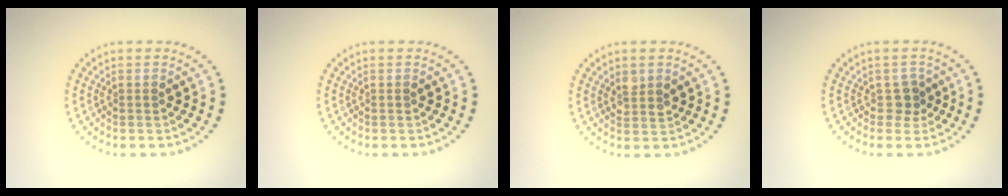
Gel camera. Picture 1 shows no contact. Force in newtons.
{"total": 0.0}
{"total": 1.5, "press": 1.3, "slide": 0.7}
{"total": 1.3, "press": 1.0, "slide": 0.9}